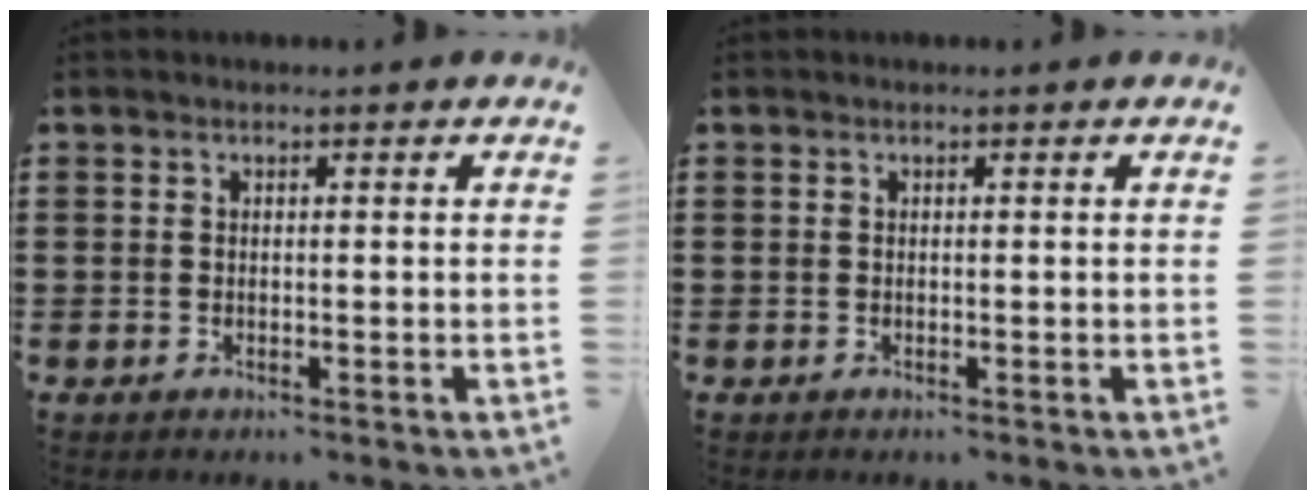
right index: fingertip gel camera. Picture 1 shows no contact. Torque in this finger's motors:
{"motor_torque": [0.00, 0.00, 0.00, 0.00]}